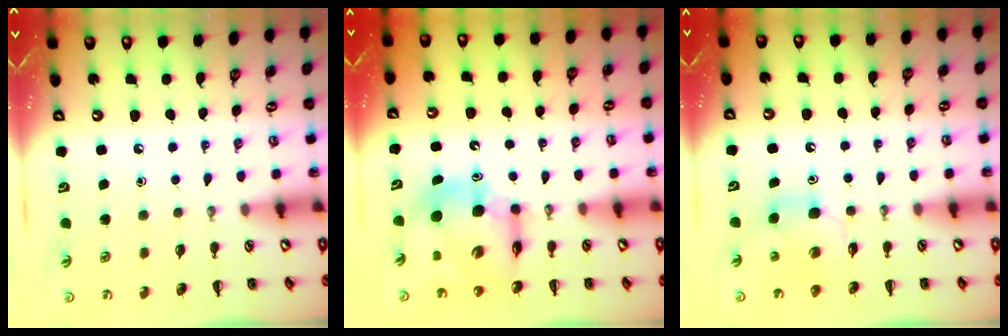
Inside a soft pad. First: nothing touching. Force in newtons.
{"total": 11.1, "press": 10.6, "slide": 3.5}
{"total": 5.8, "press": 5.7, "slide": 1.1}